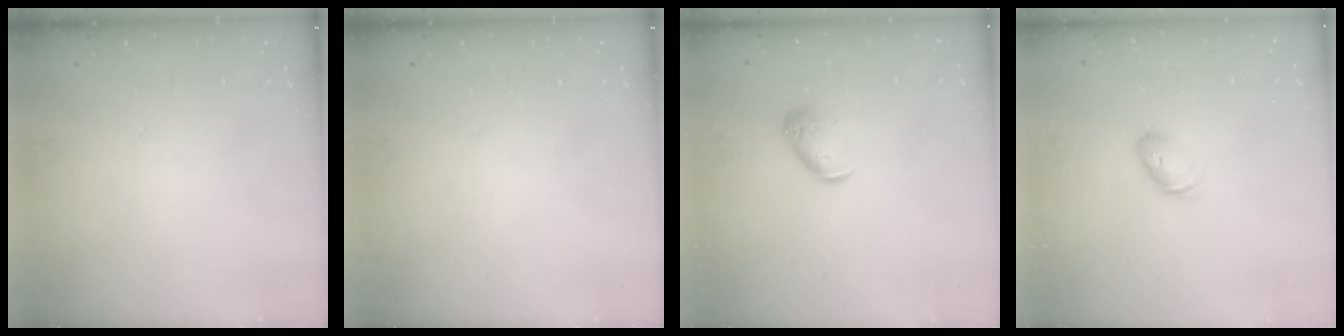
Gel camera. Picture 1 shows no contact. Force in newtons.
{"total": 0.0}
{"total": 8.4, "press": 8.3, "slide": 1.4}
{"total": 6.4, "press": 6.3, "slide": 1.0}